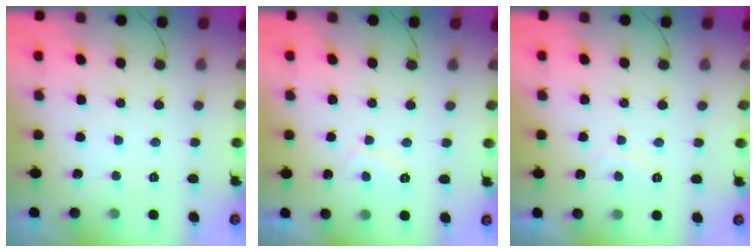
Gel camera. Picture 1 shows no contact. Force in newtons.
{"total": 1.7, "press": 1.6, "slide": 0.7}
{"total": 1.3, "press": 1.1, "slide": 0.7}